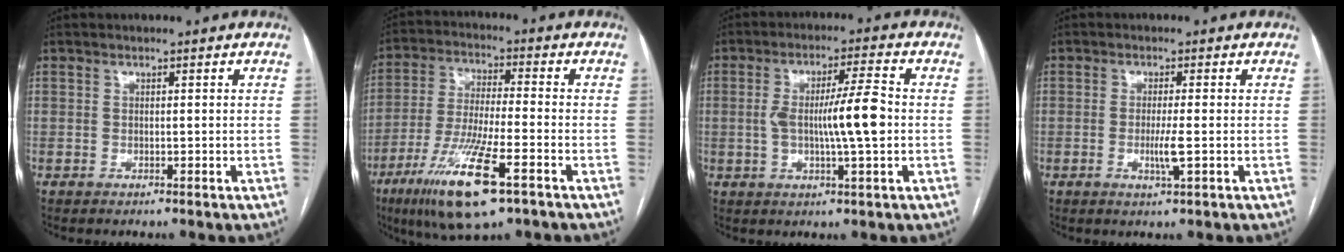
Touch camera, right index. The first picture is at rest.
{"total": 14.5, "force": [-7.7, 1.7, 12.3], "torque": [-0.251, -0.033, -0.134]}
{"total": 9.0, "force": [-0.5, 0.5, 8.9], "torque": [-0.155, 0.007, -0.011]}
{"total": 3.0, "force": [-0.7, -0.2, 2.9], "torque": [-0.057, -0.007, -0.012]}